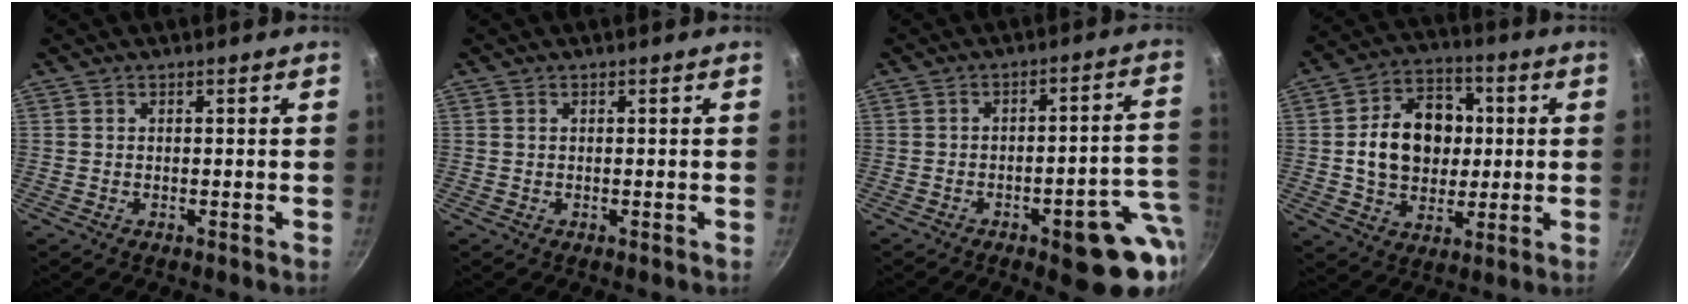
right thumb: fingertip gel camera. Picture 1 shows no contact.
{"total": 0.0}
{"total": 14.5, "force": [-5.7, 4.8, 12.4], "torque": [-0.100, 0.036, -0.071]}
{"total": 15.3, "force": [1.2, 11.8, 9.6], "torque": [-0.117, 0.019, 0.015]}